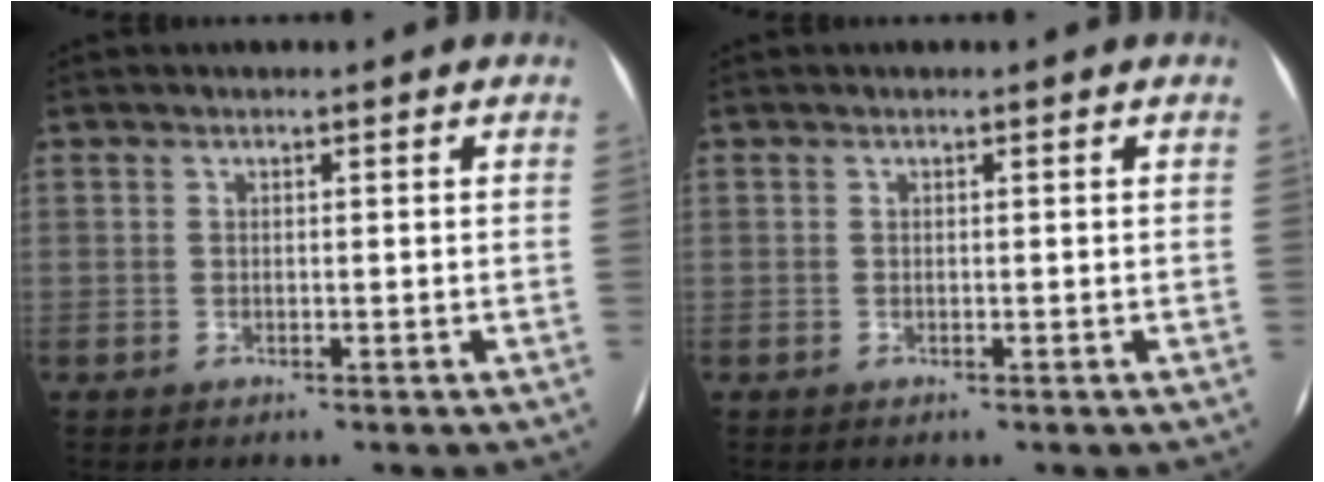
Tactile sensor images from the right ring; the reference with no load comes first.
{"total": 0.0}